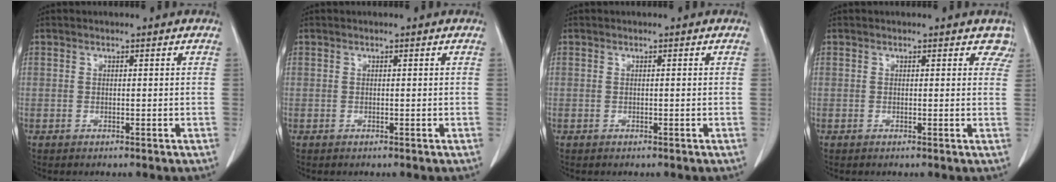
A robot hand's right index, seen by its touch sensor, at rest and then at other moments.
{"total": 0.0}
{"total": 0.0}
{"total": 2.5, "force": [2.0, 1.4, 0.2], "torque": [0.020, -0.004, 0.001]}